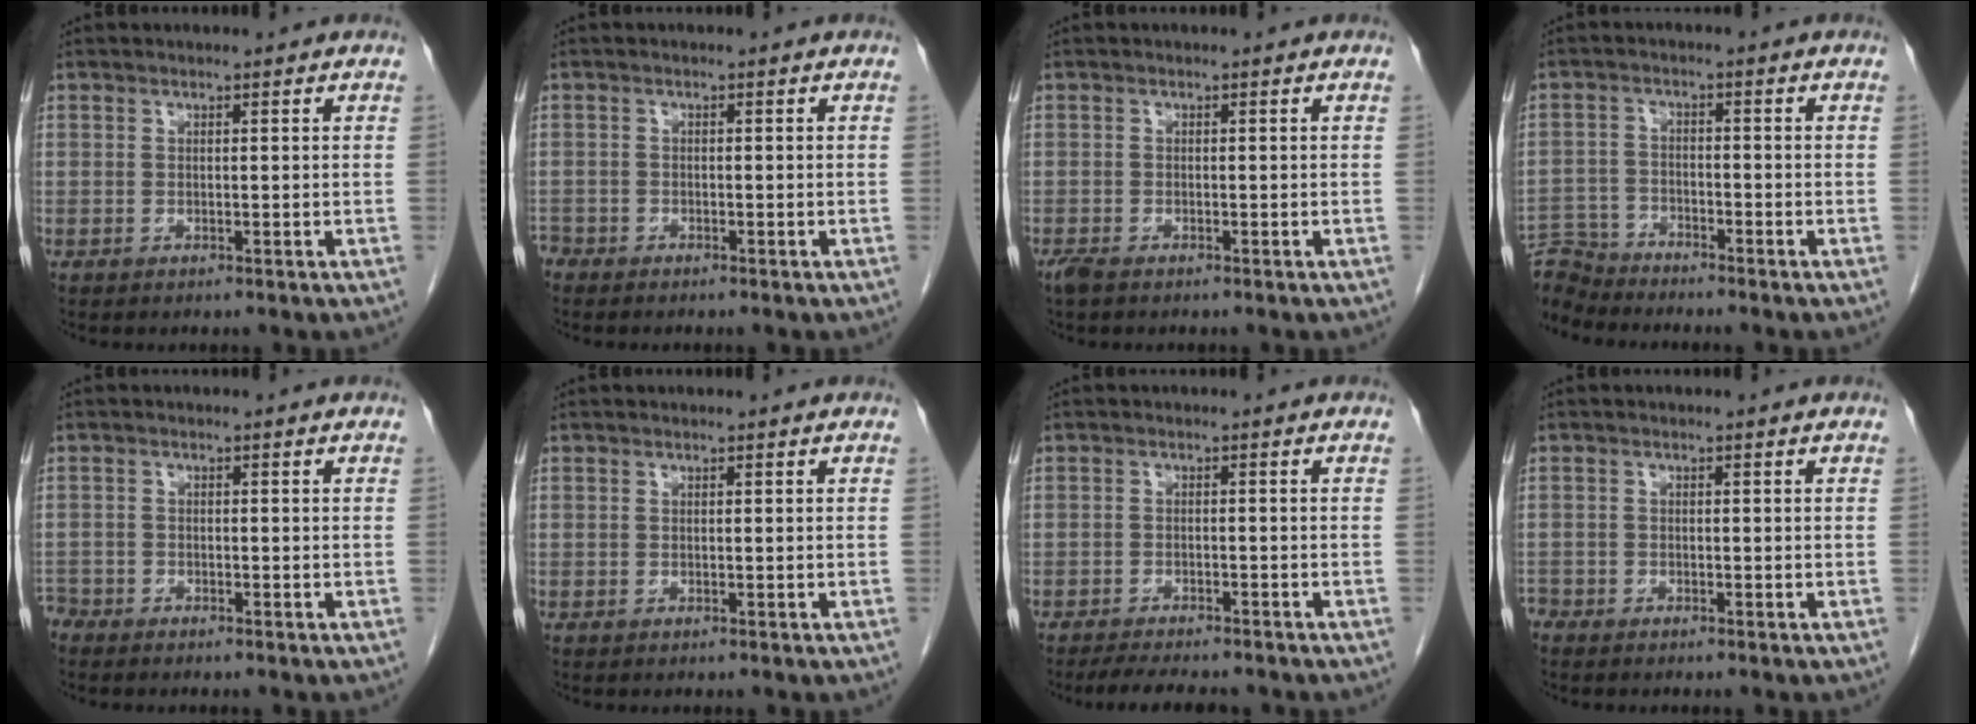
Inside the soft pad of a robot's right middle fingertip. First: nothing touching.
{"total": 1.7, "force": [-1.5, 0.7, 0.1], "torque": [-0.001, 0.000, -0.026]}
{"total": 1.8, "force": [-1.4, 0.5, 1.1], "torque": [-0.028, -0.007, -0.025]}
{"total": 5.8, "force": [-5.7, 0.3, -0.9], "torque": [0.020, 0.000, -0.109]}
{"total": 2.2, "force": [-2.1, 0.7, 0.0], "torque": [0.003, -0.002, -0.038]}
{"total": 0.0}
{"total": 7.3, "force": [-6.4, 1.4, 3.2], "torque": [-0.049, -0.012, -0.094]}
{"total": 1.3, "force": [-1.2, 0.5, 0.1], "torque": [0.001, 0.000, -0.021]}